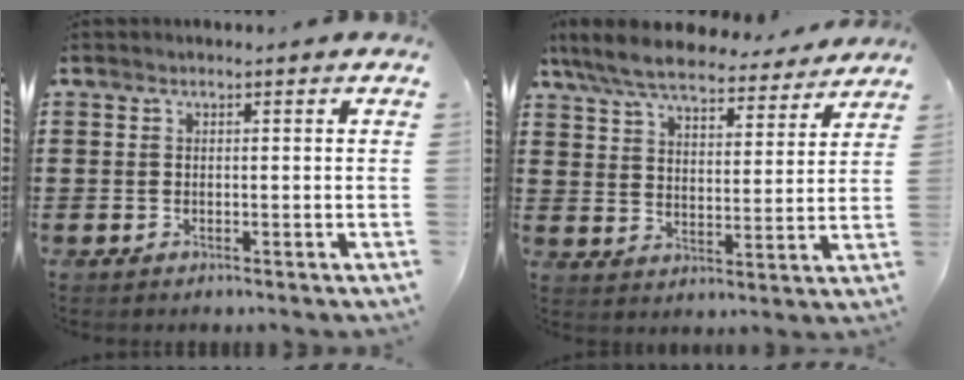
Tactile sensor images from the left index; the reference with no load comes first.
{"total": 7.8, "force": [7.2, 1.1, 2.8], "torque": [-0.086, -0.038, 0.128]}